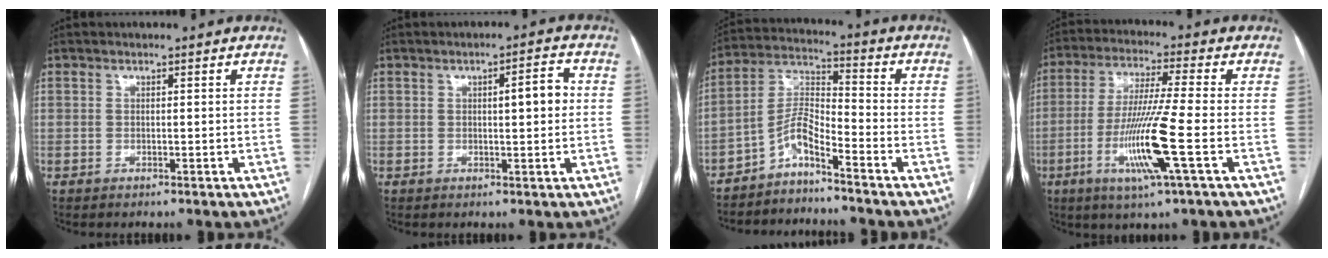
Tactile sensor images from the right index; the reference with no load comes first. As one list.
[{"total": 4.2, "force": [0.5, 0.8, 4.0], "torque": [-0.057, 0.009, 0.005]}, {"total": 6.1, "force": [-4.7, 0.8, 3.8], "torque": [-0.083, 0.011, -0.094]}, {"total": 12.2, "force": [-3.6, -0.9, 11.6], "torque": [-0.234, -0.019, -0.074]}]